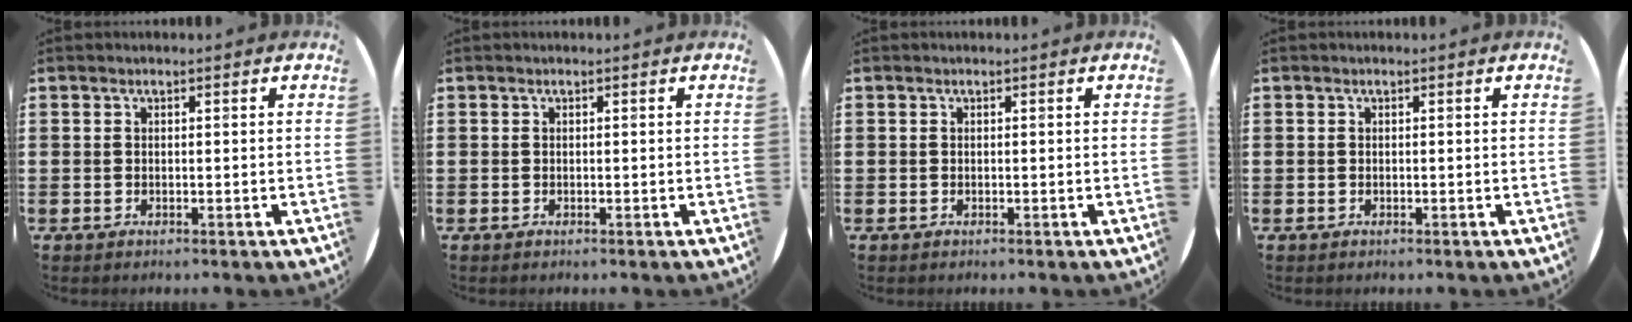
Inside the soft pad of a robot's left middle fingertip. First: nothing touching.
{"total": 0.0}
{"total": 0.0}
{"total": 0.0}